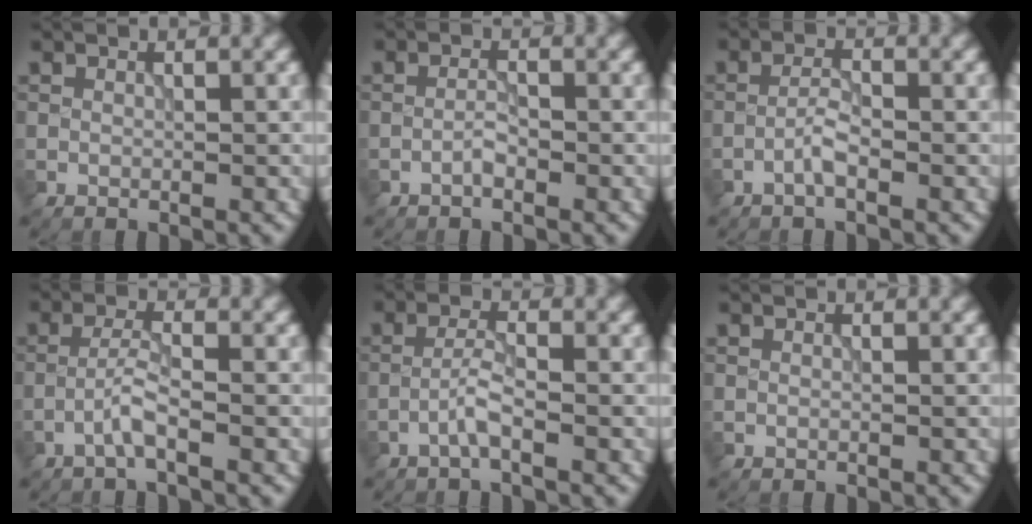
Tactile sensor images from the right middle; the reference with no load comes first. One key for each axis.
{"total": 1.1, "fx": -0.7, "fy": 0.3, "fz": 0.8, "tx": -0.016, "ty": 0.004, "tz": -0.016}
{"total": 1.7, "fx": -1.1, "fy": 0.3, "fz": 1.4, "tx": -0.027, "ty": 0.007, "tz": -0.025}
{"total": 2.2, "fx": -1.3, "fy": 0.1, "fz": 1.8, "tx": -0.037, "ty": 0.011, "tz": -0.032}
{"total": 2.0, "fx": -1.2, "fy": 0.2, "fz": 1.6, "tx": -0.034, "ty": 0.009, "tz": -0.029}
{"total": 0.0}